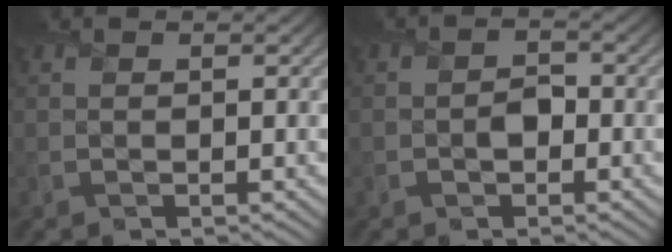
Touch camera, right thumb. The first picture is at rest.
{"total": 1.9, "force": [-0.7, 1.5, 0.9], "torque": [-0.015, 0.001, -0.015]}